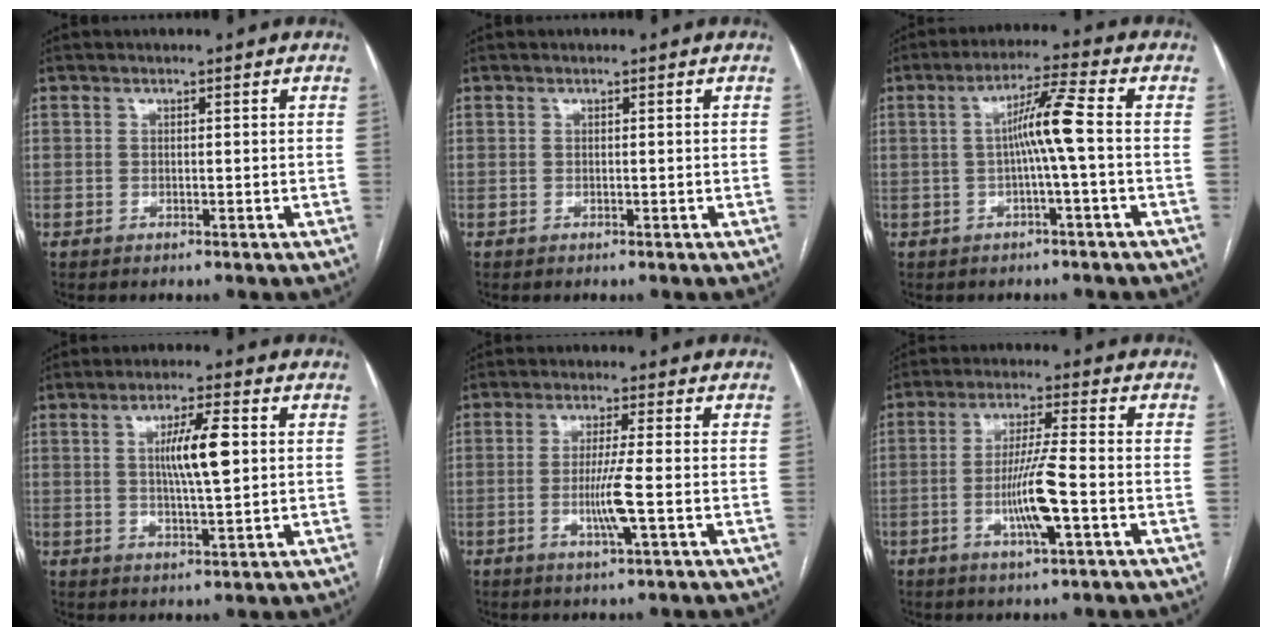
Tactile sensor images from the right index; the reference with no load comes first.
{"total": 0.0}
{"total": 6.4, "force": [-0.4, -0.9, 6.3], "torque": [-0.112, 0.015, -0.005]}
{"total": 7.3, "force": [1.2, 0.7, 7.1], "torque": [-0.125, 0.003, 0.021]}
{"total": 5.4, "force": [-1.3, -0.6, 5.2], "torque": [-0.100, -0.011, -0.025]}
{"total": 8.2, "force": [-2.5, -0.1, 7.9], "torque": [-0.151, -0.005, -0.045]}